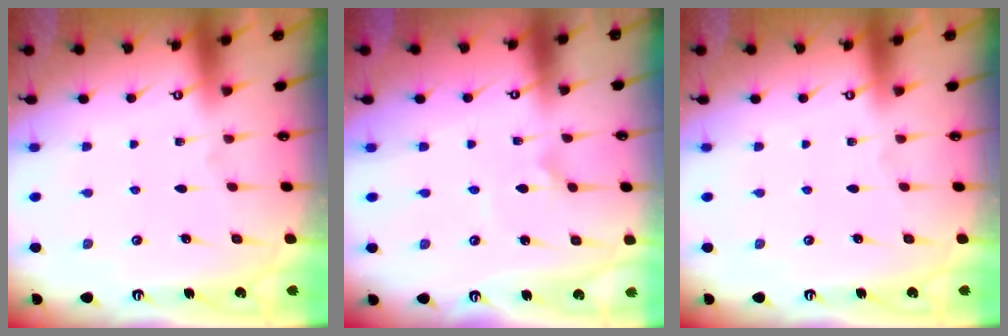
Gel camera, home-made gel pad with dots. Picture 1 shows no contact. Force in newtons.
{"total": 1.8, "press": 1.8, "slide": 0.1}
{"total": 0.0}